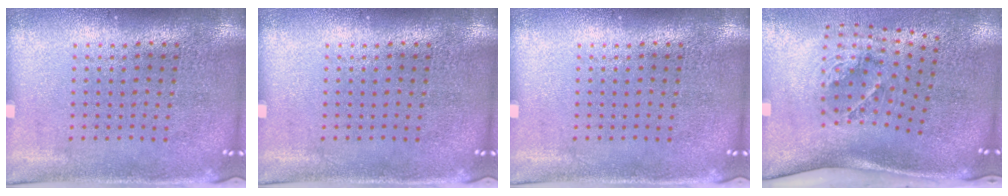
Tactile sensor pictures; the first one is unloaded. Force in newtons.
{"total": 0.0}
{"total": 0.0}
{"total": 1.8, "press": 1.2, "slide": 1.3}